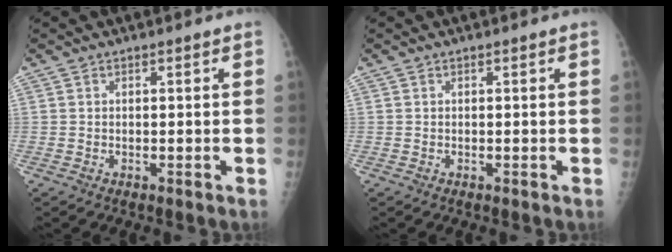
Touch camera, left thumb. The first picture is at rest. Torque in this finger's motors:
{"motor_torque": [-0.10, 0.10, -0.03, 0.04, 0.00]}